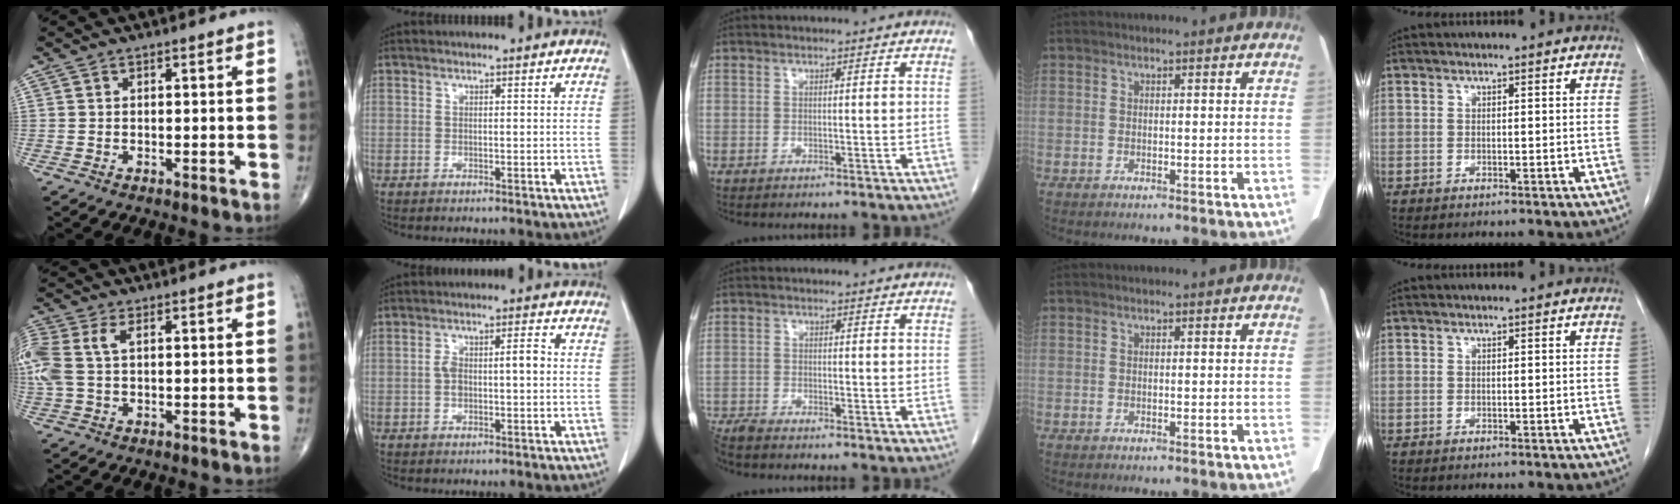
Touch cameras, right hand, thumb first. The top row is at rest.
{"thumb": {"total": 8.4, "force": [1.5, 4.8, 6.7], "torque": [-0.203, 0.026, 0.036]}, "index": {"total": 5.0, "force": [-0.1, 1.8, 4.7], "torque": [-0.095, 0.024, -0.002]}, "middle": {"total": 2.5, "force": [-2.4, -0.2, 0.7], "torque": [-0.016, -0.009, -0.049]}}